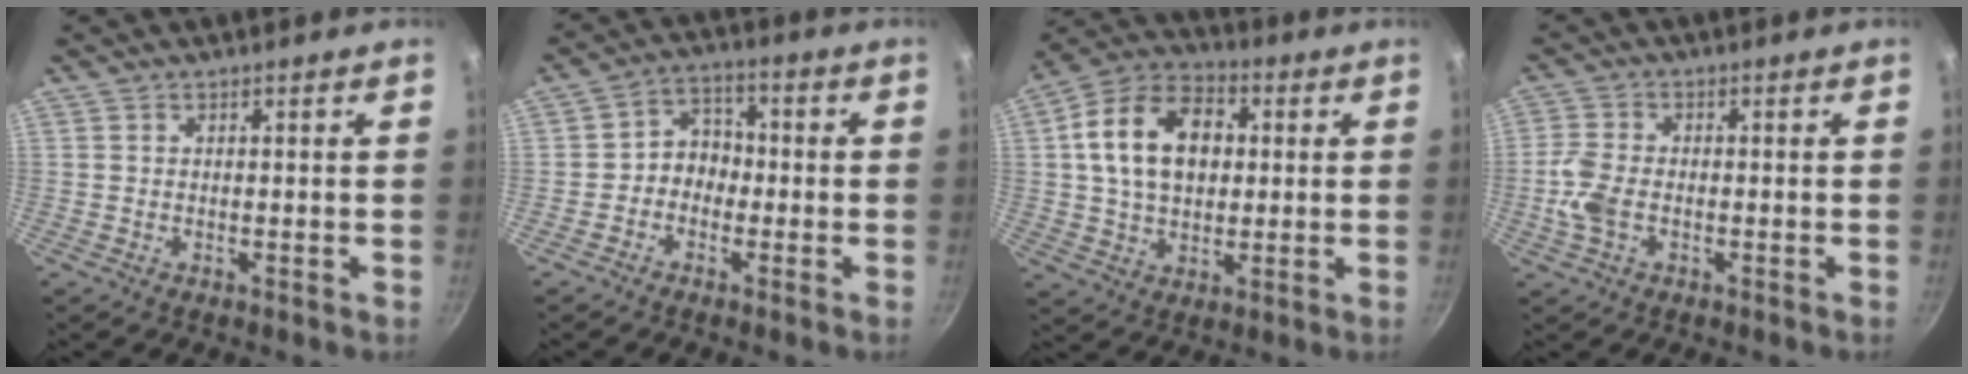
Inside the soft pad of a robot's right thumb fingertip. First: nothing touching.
{"total": 5.7, "force": [-1.4, 4.7, 2.8], "torque": [-0.010, 0.028, -0.037]}
{"total": 16.5, "force": [2.7, 11.5, 11.6], "torque": [-0.171, 0.019, 0.033]}
{"total": 5.9, "force": [-1.4, 3.6, 4.4], "torque": [-0.099, 0.010, -0.035]}